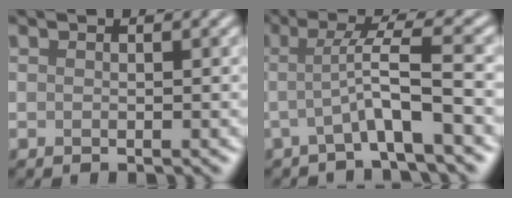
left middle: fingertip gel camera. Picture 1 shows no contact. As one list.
[{"total": 4.4, "force": [-0.9, 0.4, 4.2], "torque": [-0.070, 0.009, -0.029]}]